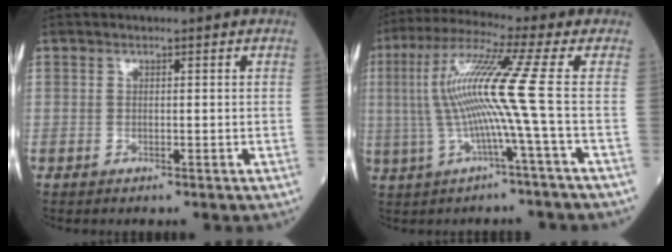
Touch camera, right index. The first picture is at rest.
{"total": 11.1, "force": [-0.4, -2.2, 10.9], "torque": [-0.219, 0.016, -0.008]}